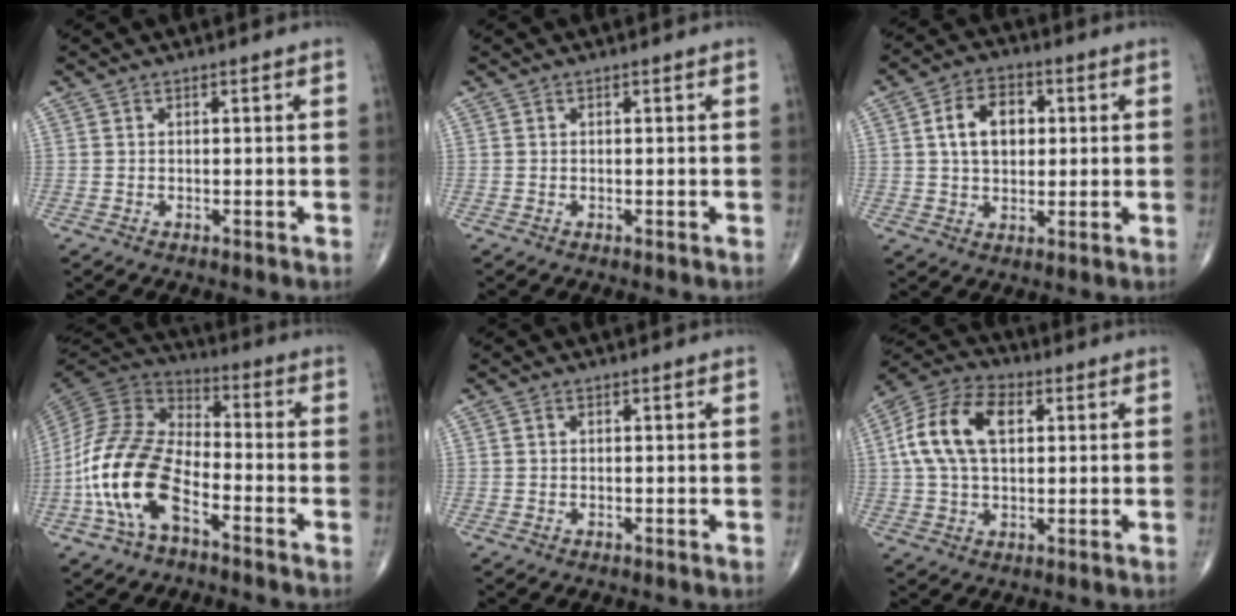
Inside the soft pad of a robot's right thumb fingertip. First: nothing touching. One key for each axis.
{"total": 0.0}
{"total": 9.5, "fx": 1.8, "fy": 6.5, "fz": 6.7, "tx": -0.091, "ty": 0.008, "tz": 0.029}
{"total": 17.2, "fx": -6.6, "fy": 9.0, "fz": 13.1, "tx": -0.261, "ty": 0.049, "tz": -0.134}
{"total": 0.5, "fx": 0.1, "fy": 0.4, "fz": 0.3, "tx": -0.005, "ty": 0.001, "tz": 0.002}
{"total": 14.2, "fx": 2.9, "fy": 8.7, "fz": 10.8, "tx": -0.207, "ty": 0.022, "tz": 0.048}